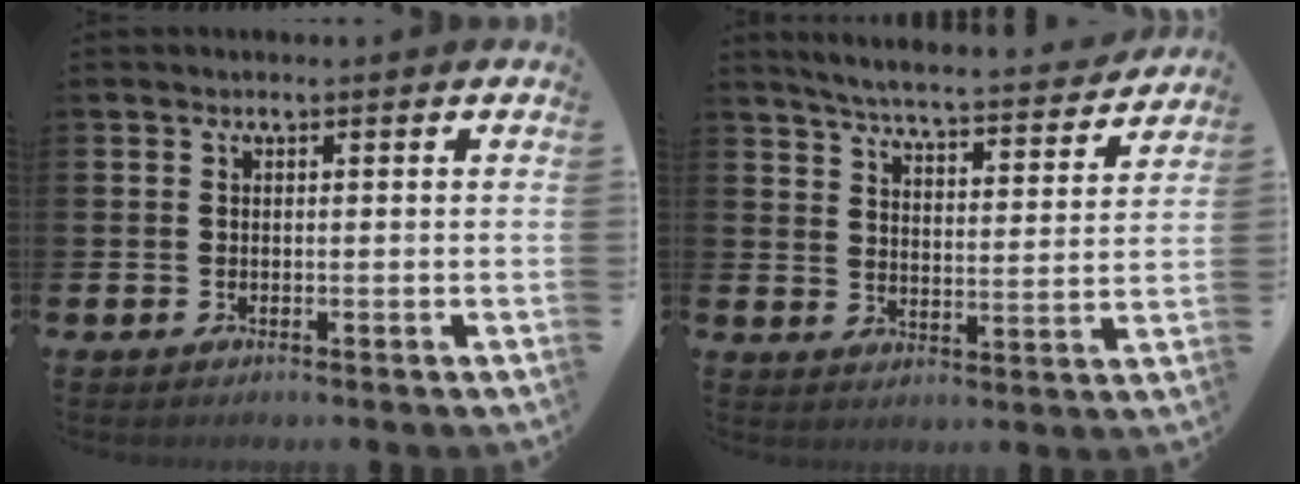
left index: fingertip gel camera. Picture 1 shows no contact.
{"total": 5.8, "force": [5.5, 0.3, 1.7], "torque": [-0.051, -0.045, 0.091]}